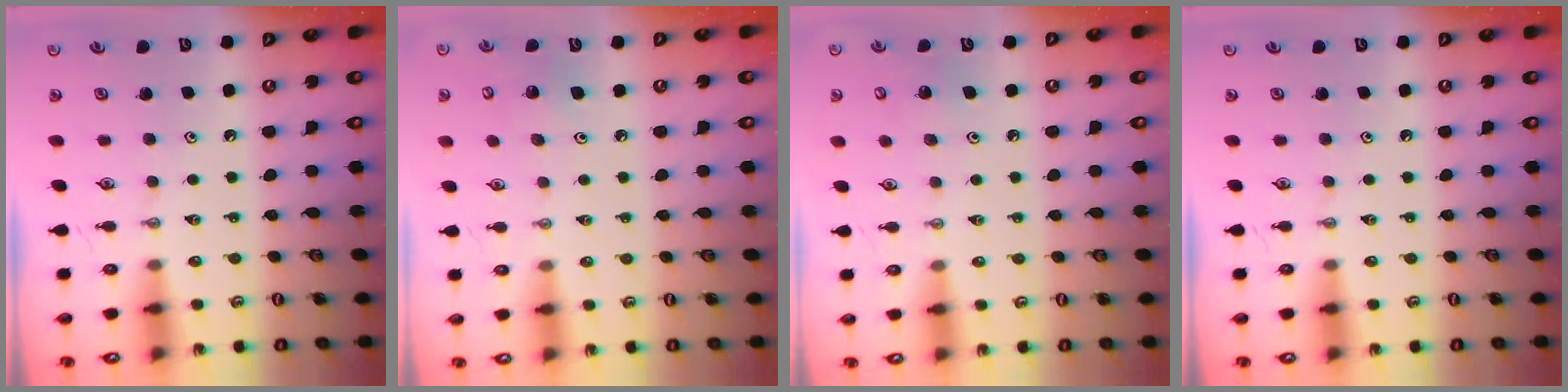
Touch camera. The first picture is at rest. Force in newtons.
{"total": 6.5, "press": 6.4, "slide": 1.5}
{"total": 6.0, "press": 6.0, "slide": 0.8}
{"total": 0.0}